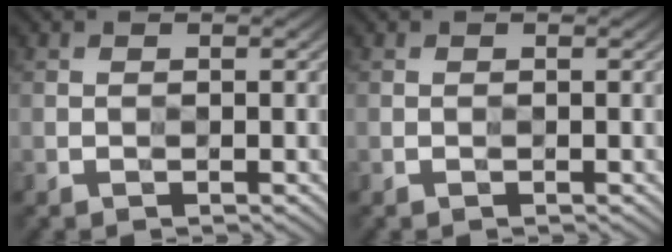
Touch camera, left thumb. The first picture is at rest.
{"total": 0.0}